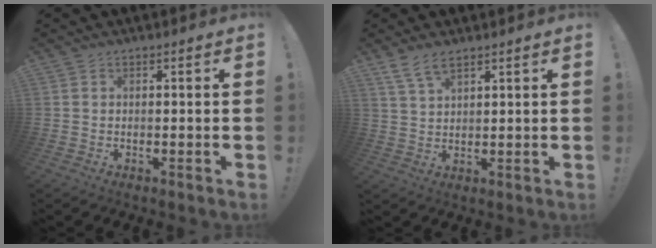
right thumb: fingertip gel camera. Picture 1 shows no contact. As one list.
[{"total": 5.8, "force": [4.3, 2.2, 3.2], "torque": [-0.065, -0.014, 0.082]}]